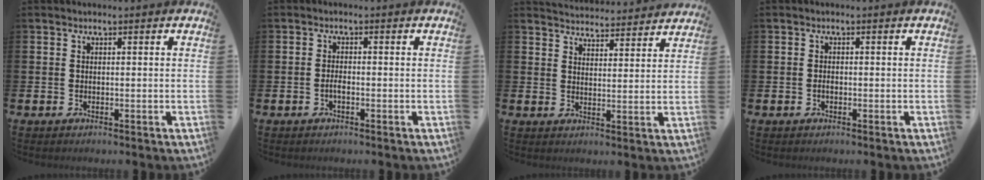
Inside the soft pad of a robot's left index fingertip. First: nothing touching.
{"total": 1.2, "force": [-0.5, 0.4, 1.0], "torque": [-0.016, -0.002, -0.011]}
{"total": 4.5, "force": [4.5, 0.4, -0.1], "torque": [-0.009, -0.034, 0.079]}
{"total": 0.7, "force": [-0.3, 0.5, 0.5], "torque": [-0.013, 0.002, -0.005]}